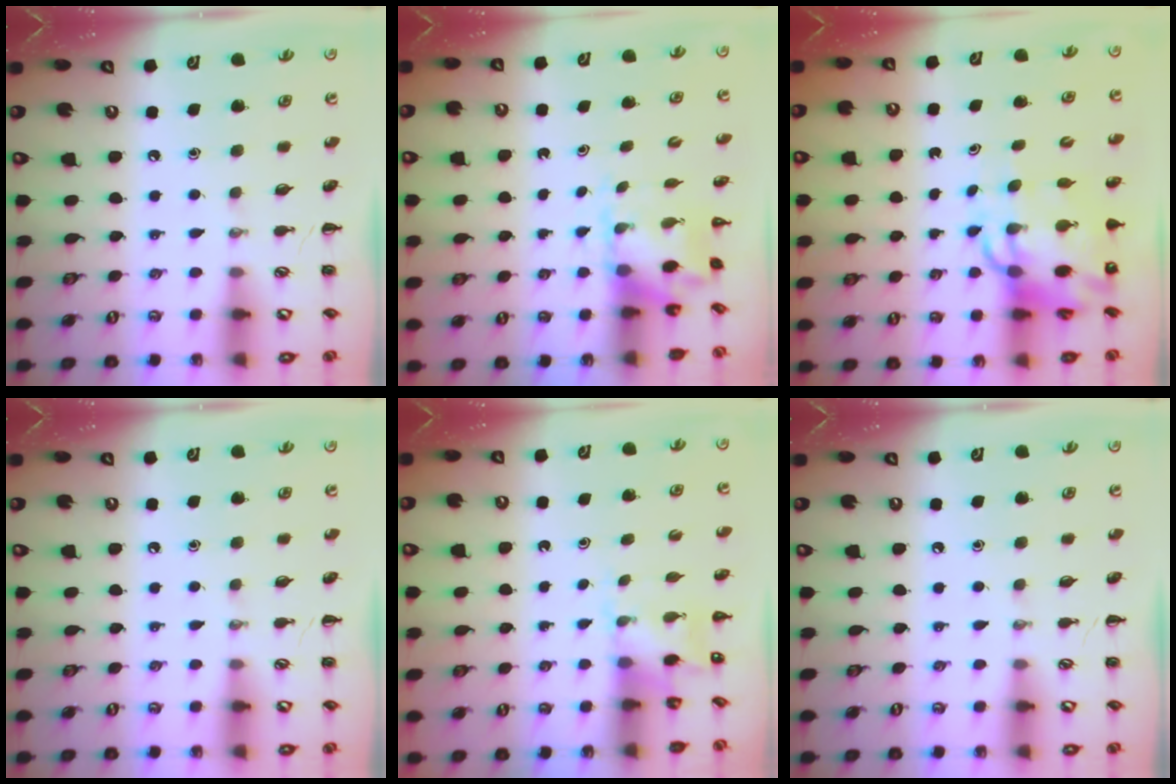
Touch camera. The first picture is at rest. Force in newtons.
{"total": 3.7, "press": 3.7, "slide": 0.6}
{"total": 11.5, "press": 11.1, "slide": 3.0}
{"total": 0.0}
{"total": 3.0, "press": 2.8, "slide": 1.0}
{"total": 0.0}